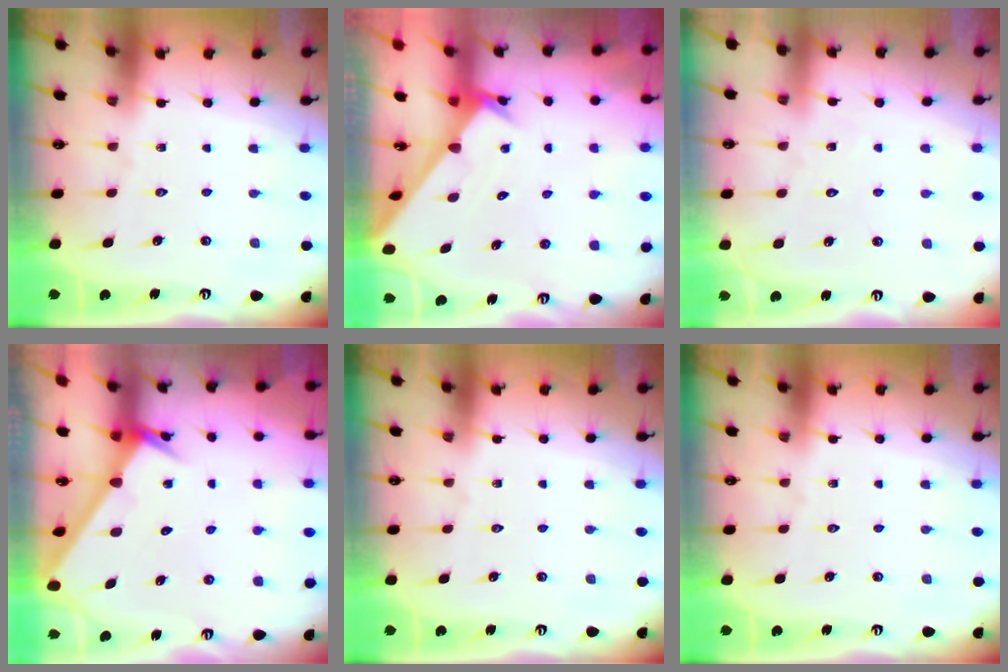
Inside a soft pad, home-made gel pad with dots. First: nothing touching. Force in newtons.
{"total": 2.1, "press": 2.1, "slide": 0.1}
{"total": 3.5, "press": 3.5, "slide": 0.4}
{"total": 2.4, "press": 2.4, "slide": 0.1}
{"total": 0.0}
{"total": 0.0}